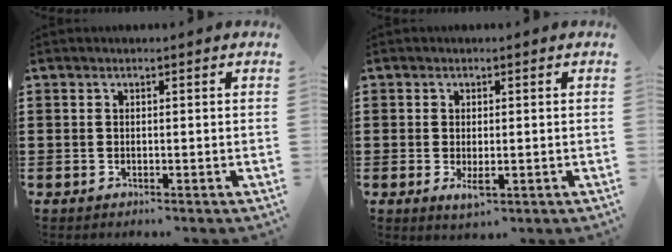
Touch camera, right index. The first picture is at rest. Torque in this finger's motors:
{"motor_torque": [0.99, 0.96, 0.21, 0.03]}